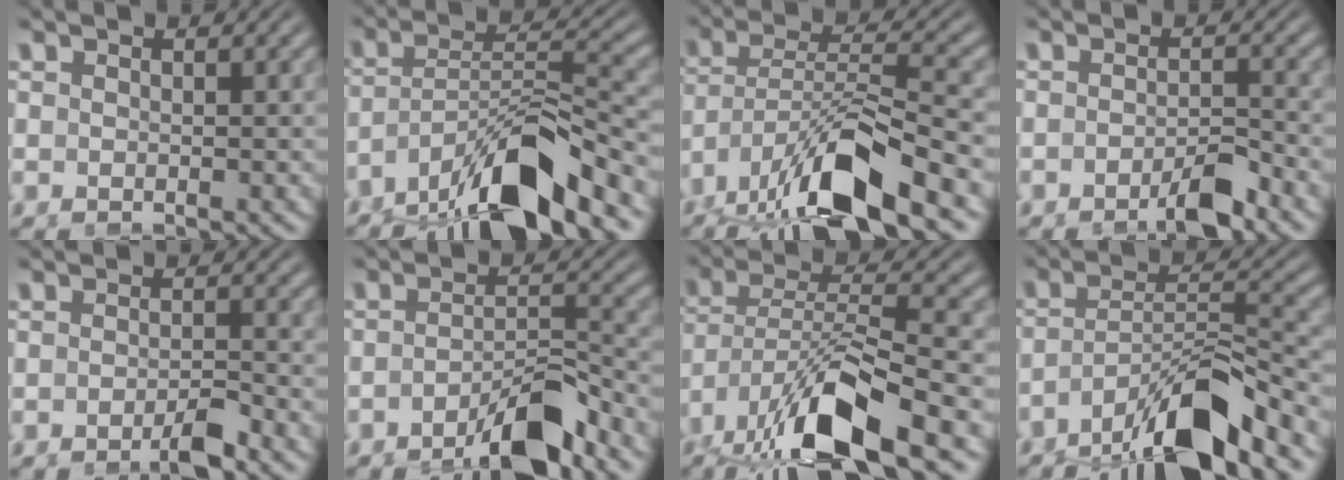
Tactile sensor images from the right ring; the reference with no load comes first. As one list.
[{"total": 9.7, "force": [-4.2, 5.9, 6.4], "torque": [-0.116, -0.033, -0.055]}, {"total": 6.6, "force": [-3.4, 2.2, 5.1], "torque": [-0.102, -0.026, -0.035]}, {"total": 2.4, "force": [-1.8, -0.5, 1.5], "torque": [-0.012, -0.001, -0.031]}, {"total": 1.7, "force": [-1.3, -0.5, 1.0], "torque": [-0.008, 0.002, -0.025]}, {"total": 4.5, "force": [-3.3, 0.4, 3.0], "torque": [-0.034, -0.014, -0.046]}, {"total": 6.7, "force": [-2.9, 2.5, 5.5], "torque": [-0.113, -0.027, -0.025]}, {"total": 8.6, "force": [-4.2, 4.6, 5.9], "torque": [-0.099, -0.032, -0.057]}]